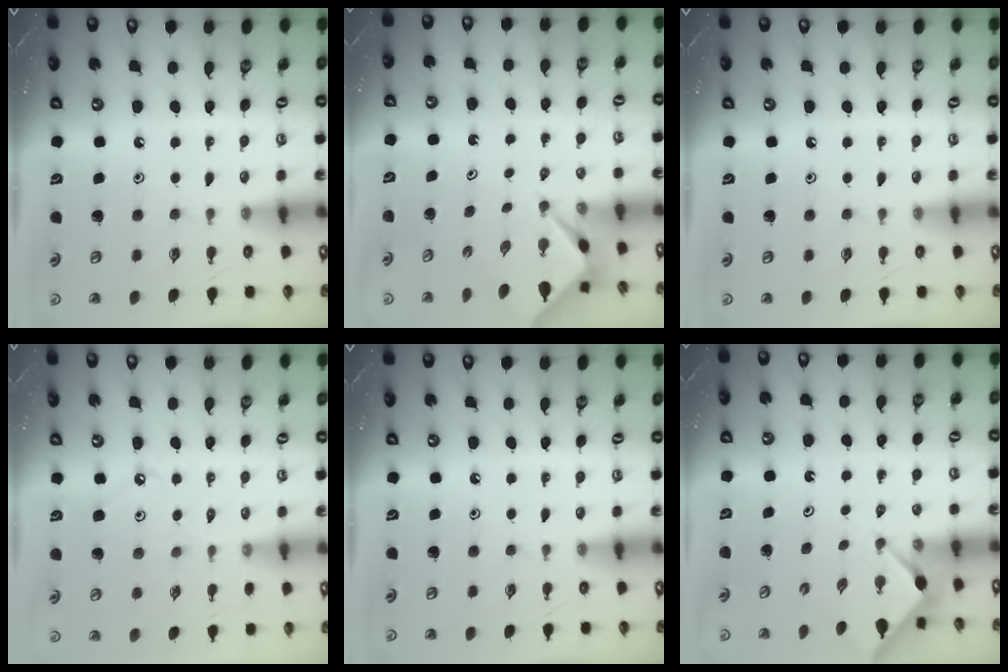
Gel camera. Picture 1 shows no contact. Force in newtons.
{"total": 2.6, "press": 2.6, "slide": 0.2}
{"total": 0.0}
{"total": 3.1, "press": 3.1, "slide": 0.4}
{"total": 0.0}
{"total": 2.9, "press": 2.8, "slide": 0.4}